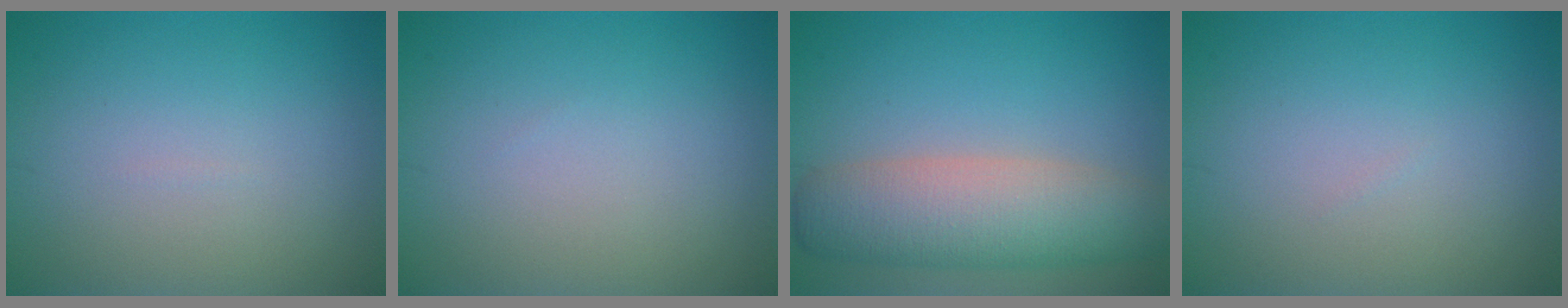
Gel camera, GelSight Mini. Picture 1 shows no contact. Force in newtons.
{"total": 0.0}
{"total": 7.2, "press": 7.2, "slide": 0.6}
{"total": 0.0}